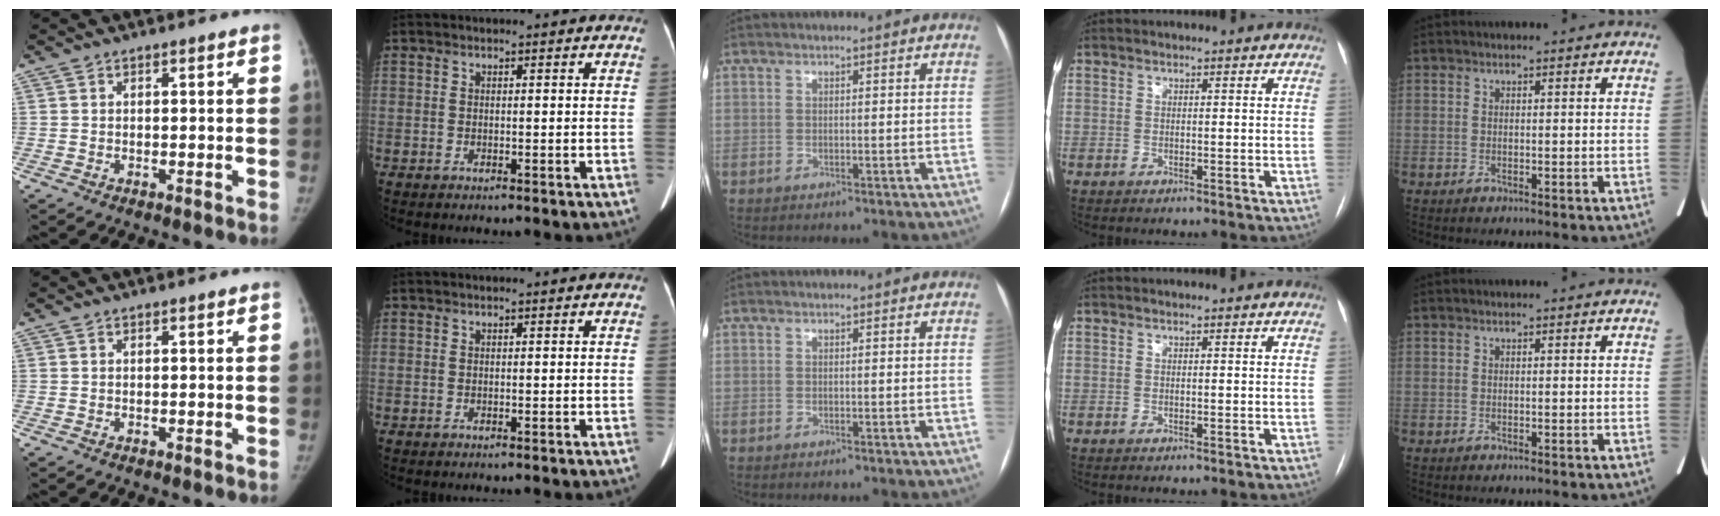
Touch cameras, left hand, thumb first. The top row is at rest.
{}